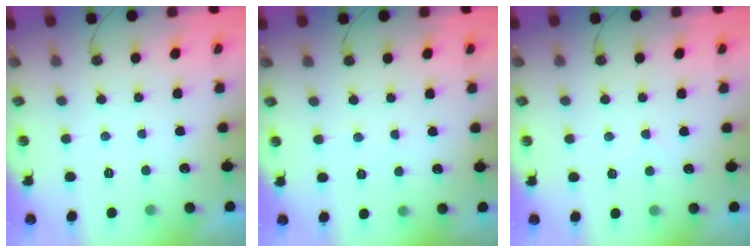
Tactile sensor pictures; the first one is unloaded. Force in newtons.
{"total": 3.4, "press": 3.4, "slide": 0.5}
{"total": 3.9, "press": 3.9, "slide": 0.5}